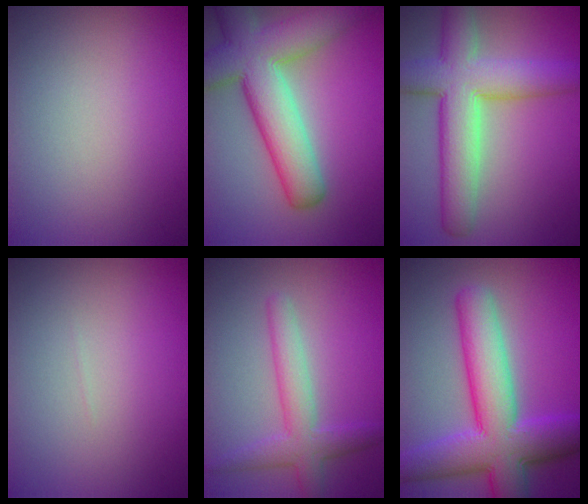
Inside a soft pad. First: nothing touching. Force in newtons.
{"total": 9.7, "press": 9.7, "slide": 0.5}
{"total": 8.5, "press": 8.5, "slide": 0.4}
{"total": 0.0}
{"total": 3.9, "press": 3.9, "slide": 0.1}
{"total": 10.5, "press": 10.4, "slide": 0.5}